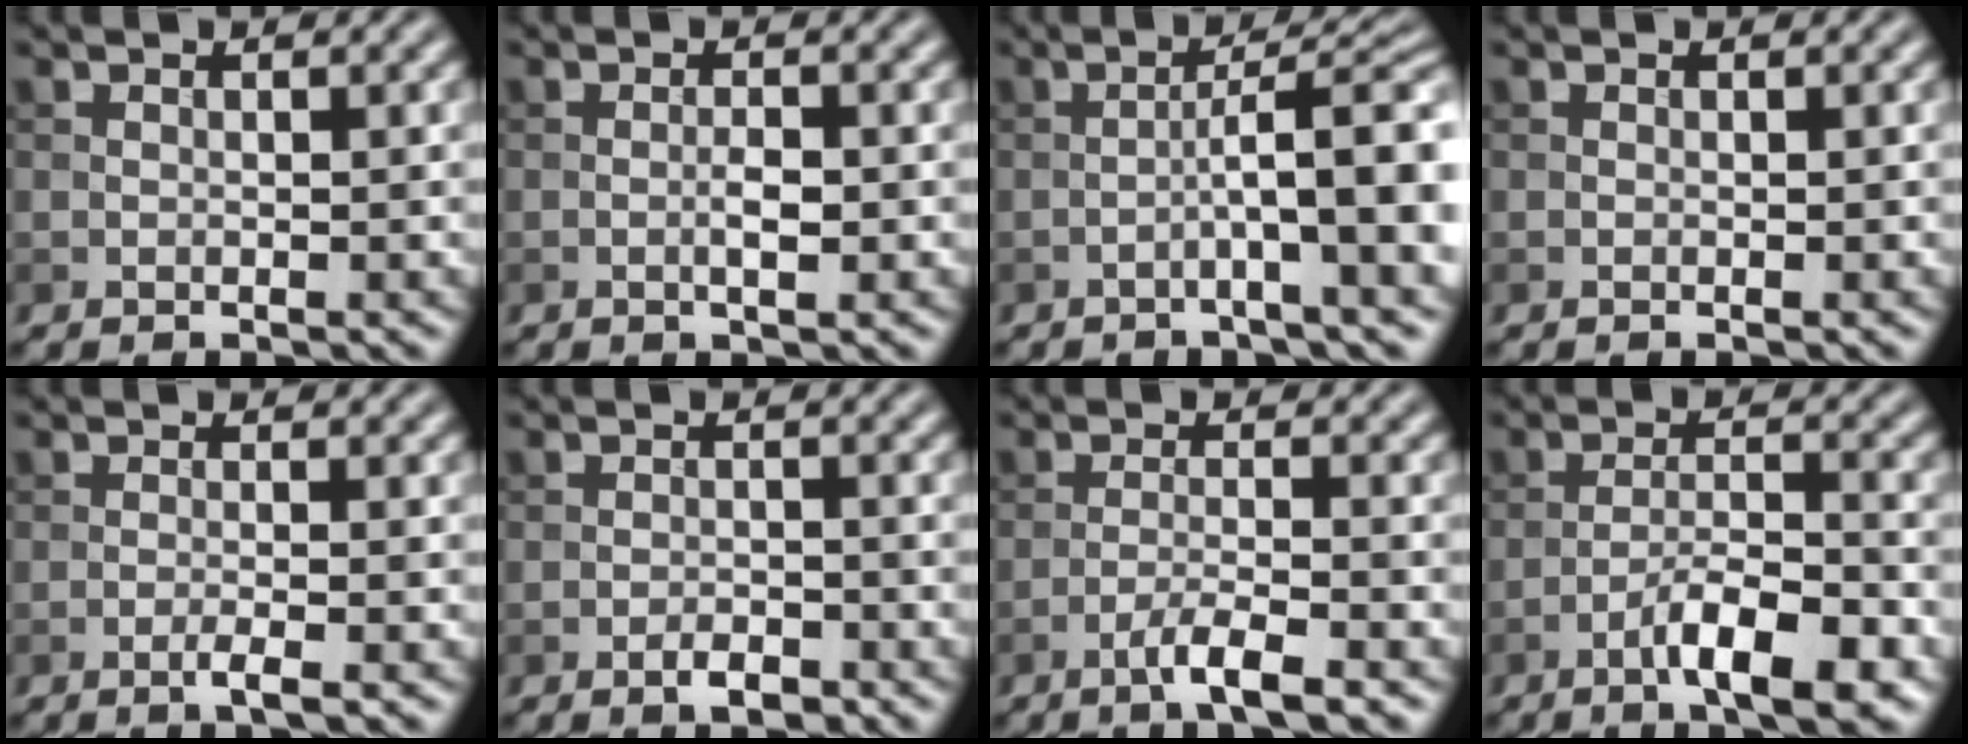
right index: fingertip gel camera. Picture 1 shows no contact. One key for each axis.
{"total": 1.5, "fx": -0.4, "fy": 0.3, "fz": 1.4, "tx": -0.026, "ty": 0.000, "tz": -0.008}
{"total": 8.3, "fx": -1.7, "fy": 1.5, "fz": 8.0, "tx": -0.115, "ty": 0.019, "tz": -0.034}
{"total": 0.0}
{"total": 1.8, "fx": -0.8, "fy": 0.3, "fz": 1.6, "tx": -0.021, "ty": 0.004, "tz": -0.020}
{"total": 1.8, "fx": -1.2, "fy": 0.6, "fz": 1.2, "tx": -0.017, "ty": 0.002, "tz": -0.020}
{"total": 3.2, "fx": -2.0, "fy": 0.3, "fz": 2.5, "tx": -0.043, "ty": 0.006, "tz": -0.045}
{"total": 5.9, "fx": -3.4, "fy": 1.3, "fz": 4.6, "tx": -0.077, "ty": 0.008, "tz": -0.057}